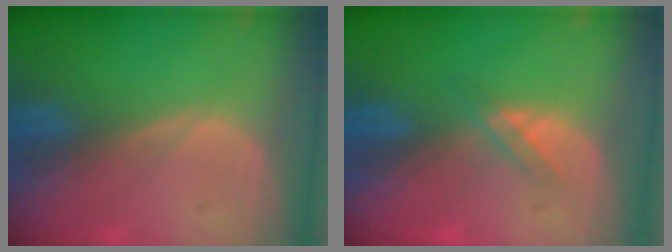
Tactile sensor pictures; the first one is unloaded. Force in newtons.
{"total": 1.8, "press": 1.8, "slide": 0.2}